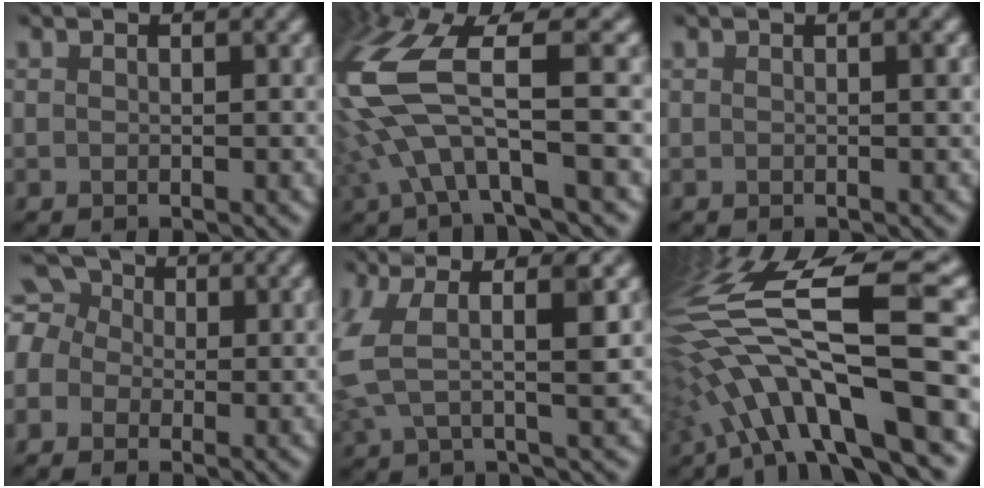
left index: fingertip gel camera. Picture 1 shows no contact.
{"total": 10.4, "force": [-0.3, 3.3, 9.8], "torque": [-0.230, -0.001, -0.011]}
{"total": 0.7, "force": [0.2, 0.1, 0.7], "torque": [-0.011, -0.001, 0.002]}
{"total": 6.5, "force": [1.0, 5.5, 3.3], "torque": [-0.074, 0.031, -0.027]}
{"total": 6.3, "force": [1.6, 2.2, 5.7], "torque": [-0.129, 0.005, 0.026]}
{"total": 14.7, "force": [-1.9, 4.1, 13.9], "torque": [-0.282, 0.014, -0.027]}